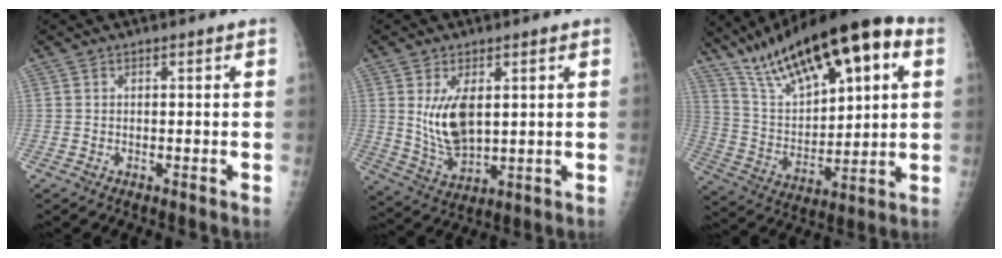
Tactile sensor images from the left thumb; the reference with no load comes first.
{"total": 9.3, "force": [2.1, 4.9, 7.6], "torque": [-0.130, -0.022, 0.055]}
{"total": 24.4, "force": [12.8, 9.0, 18.8], "torque": [-0.283, -0.014, 0.231]}